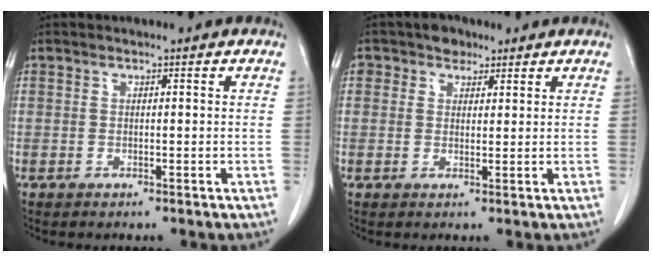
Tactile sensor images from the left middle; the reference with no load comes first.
{"total": 3.1, "force": [1.9, 2.3, 1.0], "torque": [-0.017, 0.008, 0.032]}